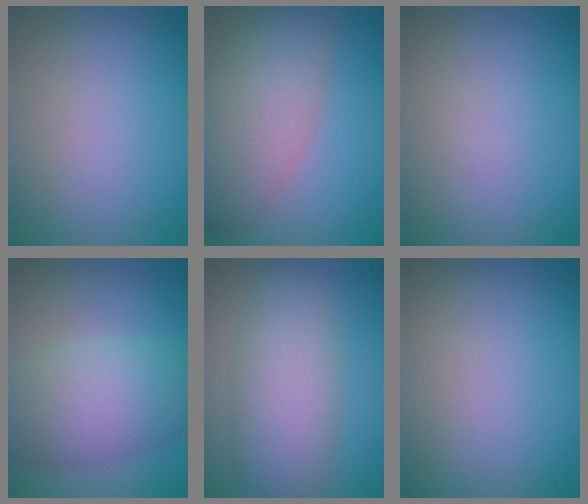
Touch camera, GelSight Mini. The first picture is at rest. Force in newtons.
{"total": 8.0, "press": 8.0, "slide": 0.6}
{"total": 0.0}
{"total": 7.3, "press": 7.3, "slide": 0.3}
{"total": 6.5, "press": 6.5, "slide": 0.4}
{"total": 0.0}